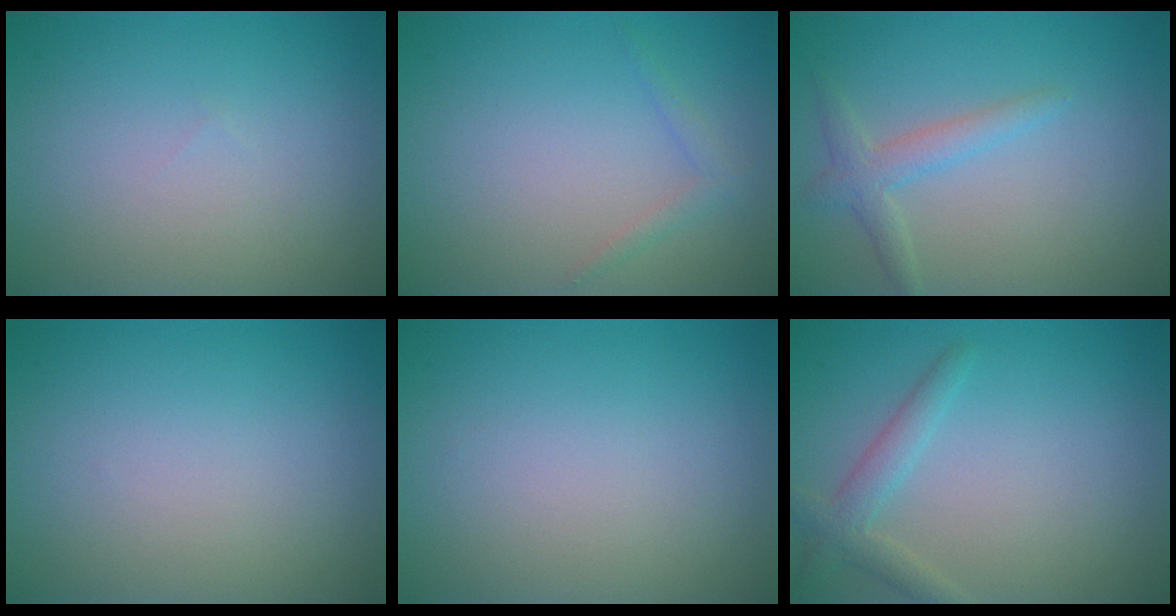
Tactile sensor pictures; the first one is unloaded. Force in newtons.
{"total": 1.1, "press": 1.1, "slide": 0.1}
{"total": 2.2, "press": 2.2, "slide": 0.1}
{"total": 0.0}
{"total": 0.0}
{"total": 2.4, "press": 2.3, "slide": 0.1}